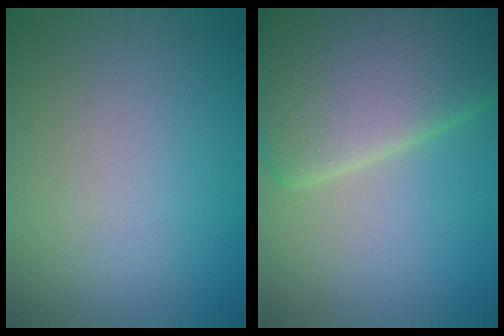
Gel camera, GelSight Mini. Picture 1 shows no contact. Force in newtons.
{"total": 11.8, "press": 11.8, "slide": 0.6}